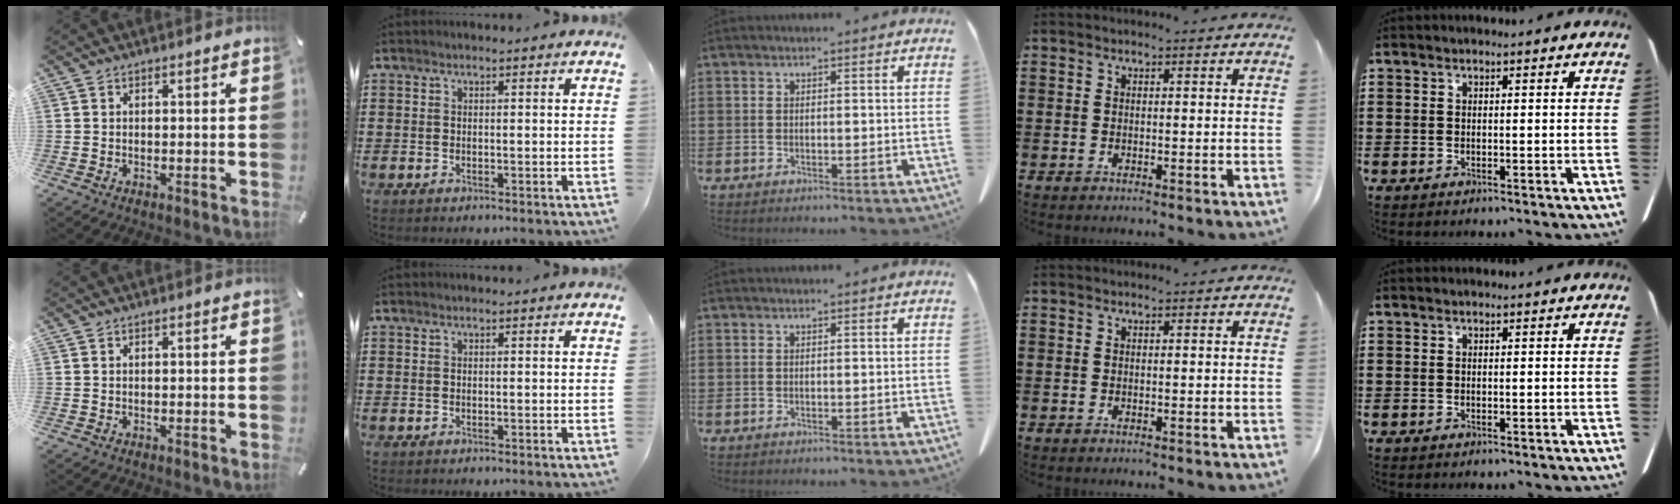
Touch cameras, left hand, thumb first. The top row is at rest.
{}